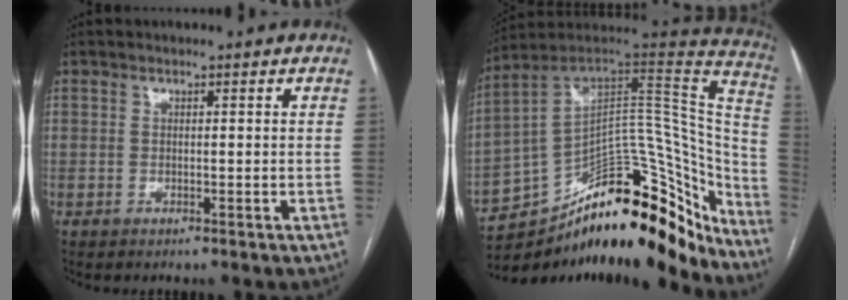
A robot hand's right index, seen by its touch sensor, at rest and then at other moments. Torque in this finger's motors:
{"motor_torque": [1.04, -0.93, 0.27, 0.02]}